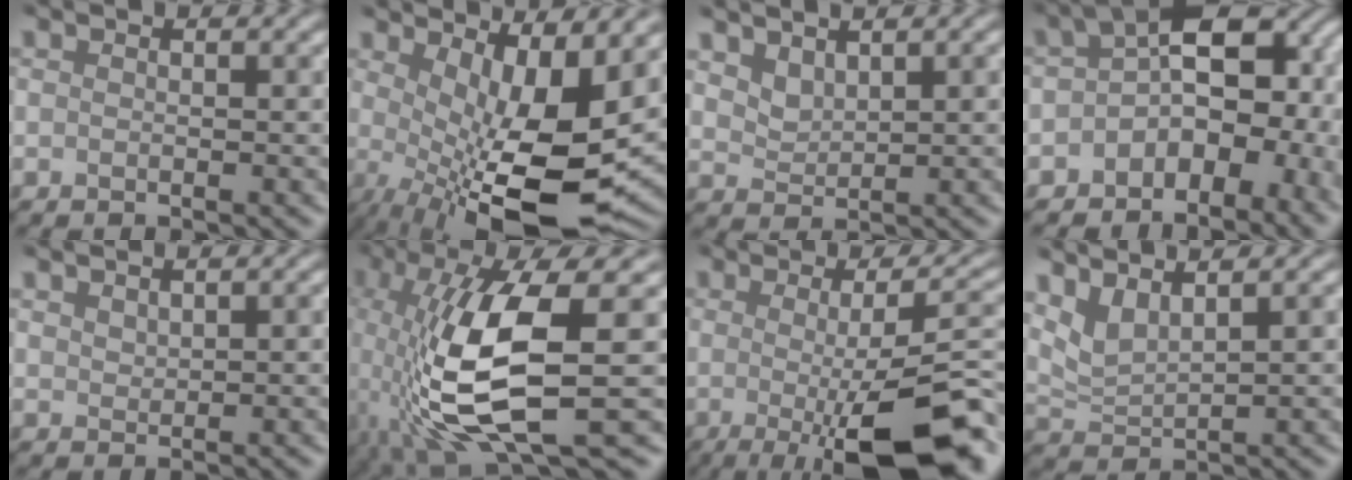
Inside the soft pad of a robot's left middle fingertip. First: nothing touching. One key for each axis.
{"total": 11.8, "fx": -0.5, "fy": 3.6, "fz": 11.2, "tx": -0.175, "ty": -0.022, "tz": 0.004}
{"total": 2.2, "fx": 2.1, "fy": 0.1, "fz": -0.1, "tx": -0.008, "ty": -0.003, "tz": 0.045}
{"total": 9.6, "fx": -2.0, "fy": 6.2, "fz": 7.0, "tx": -0.092, "ty": -0.004, "tz": -0.035}
{"total": 1.2, "fx": 1.2, "fy": -0.3, "fz": -0.1, "tx": -0.011, "ty": 0.001, "tz": 0.026}
{"total": 11.5, "fx": -1.0, "fy": 3.7, "fz": 10.9, "tx": -0.251, "ty": -0.024, "tz": -0.011}
{"total": 12.2, "fx": -2.5, "fy": 3.2, "fz": 11.5, "tx": -0.135, "ty": -0.008, "tz": -0.030}
{"total": 2.7, "fx": 2.5, "fy": -0.1, "fz": 1.0, "tx": -0.044, "ty": -0.003, "tz": 0.059}